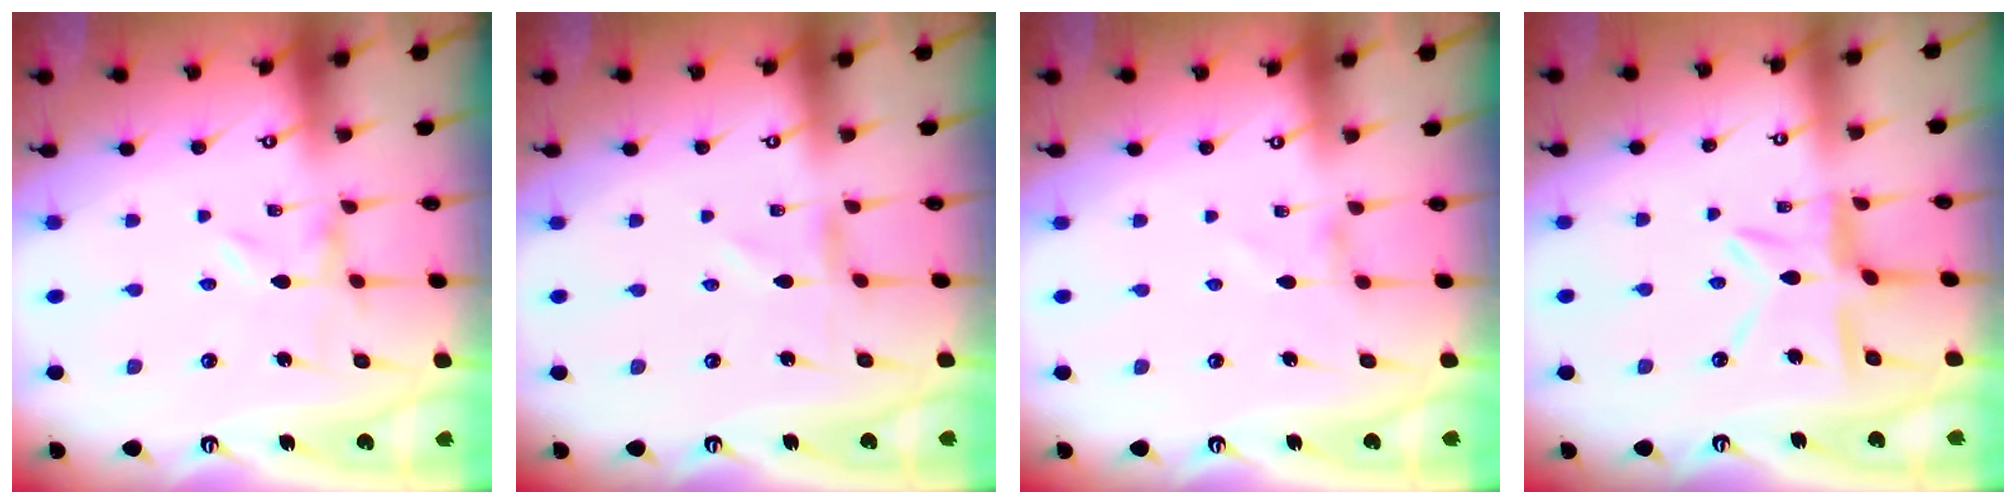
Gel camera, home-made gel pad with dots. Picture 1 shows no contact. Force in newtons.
{"total": 0.6, "press": 0.6, "slide": 0.2}
{"total": 0.7, "press": 0.7, "slide": 0.2}
{"total": 11.1, "press": 11.0, "slide": 1.1}